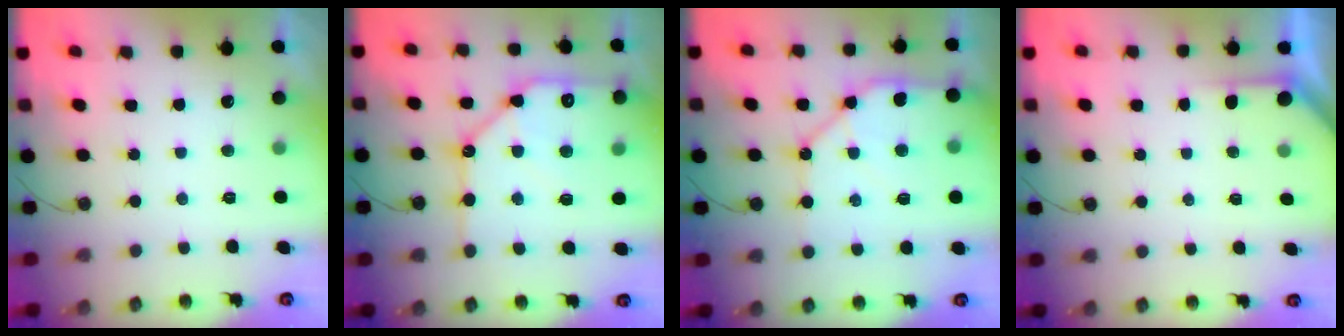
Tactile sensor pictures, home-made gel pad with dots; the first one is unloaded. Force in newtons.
{"total": 18.8, "press": 18.7, "slide": 1.0}
{"total": 11.4, "press": 11.3, "slide": 1.4}
{"total": 2.2, "press": 2.2, "slide": 0.3}